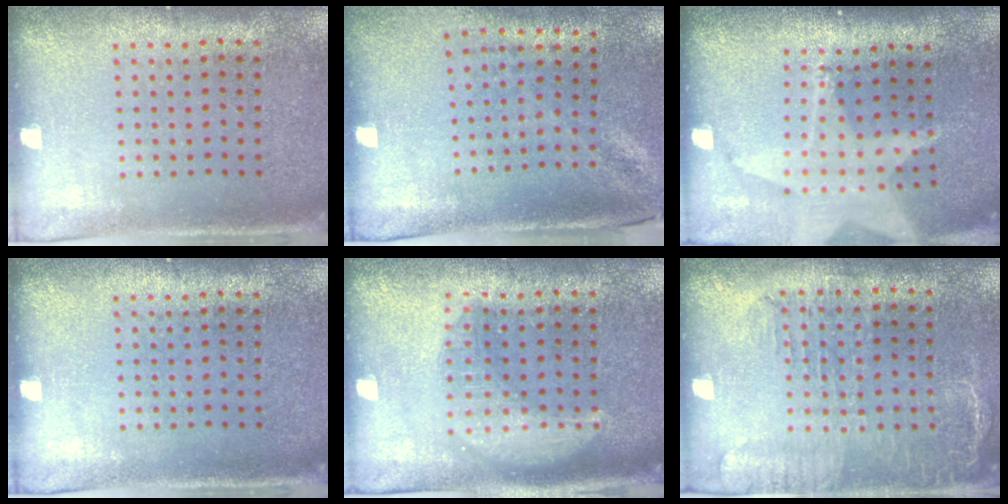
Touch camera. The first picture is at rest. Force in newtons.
{"total": 1.8, "press": 1.4, "slide": 1.2}
{"total": 1.8, "press": 1.5, "slide": 1.0}
{"total": 0.0}
{"total": 2.8, "press": 2.8, "slide": 0.3}
{"total": 1.7, "press": 1.4, "slide": 1.0}